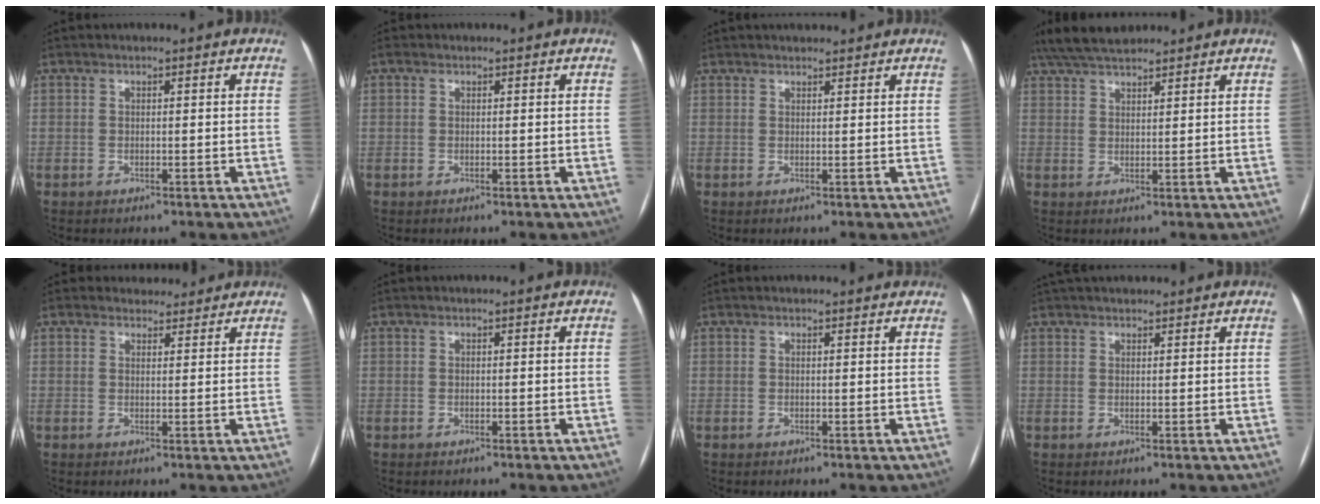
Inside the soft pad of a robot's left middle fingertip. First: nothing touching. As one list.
[{"total": 0.0}, {"total": 3.7, "force": [3.4, 0.9, 1.1], "torque": [-0.013, 0.026, 0.048]}, {"total": 8.0, "force": [6.9, 1.9, 3.7], "torque": [-0.065, 0.032, 0.124]}, {"total": 3.4, "force": [3.1, 1.5, -0.2], "torque": [0.007, 0.007, 0.036]}, {"total": 0.0}, {"total": 2.2, "force": [2.1, 0.5, 0.3], "torque": [-0.009, 0.018, 0.021]}, {"total": 6.6, "force": [5.9, 1.7, 2.5], "torque": [-0.036, 0.039, 0.092]}]